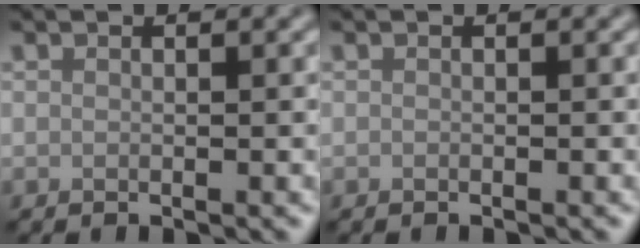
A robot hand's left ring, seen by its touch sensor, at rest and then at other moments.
{"total": 0.0}